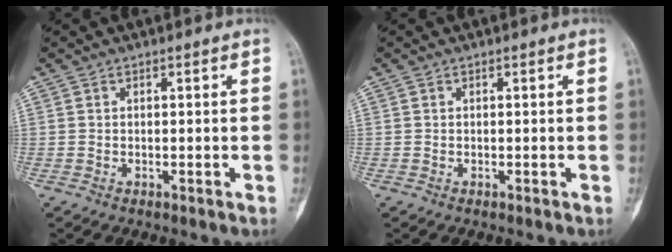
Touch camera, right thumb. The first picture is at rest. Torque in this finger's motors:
{"motor_torque": [0.11, 0.00, 0.12, 0.04, -0.03]}